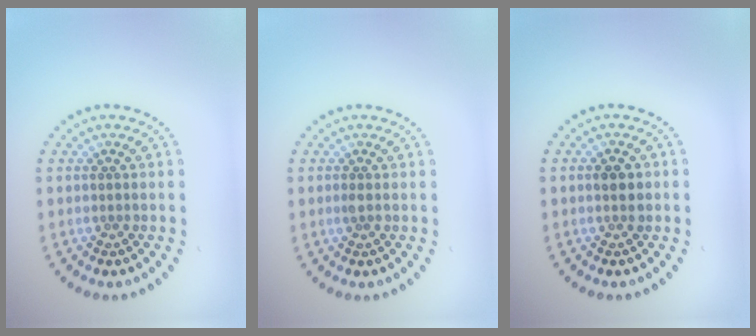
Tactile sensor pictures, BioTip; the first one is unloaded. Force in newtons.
{"total": 0.6, "press": 0.5, "slide": 0.3}
{"total": 1.6, "press": 1.6, "slide": 0.2}